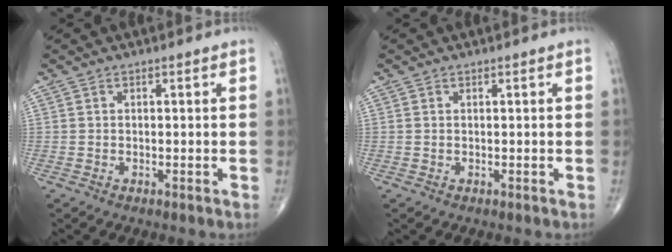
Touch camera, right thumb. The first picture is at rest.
{"total": 0.0}